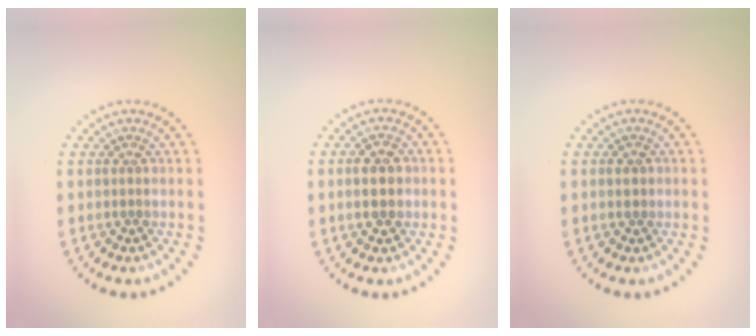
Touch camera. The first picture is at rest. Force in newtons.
{"total": 2.8, "press": 2.8, "slide": 0.1}
{"total": 1.3, "press": 1.3, "slide": 0.1}